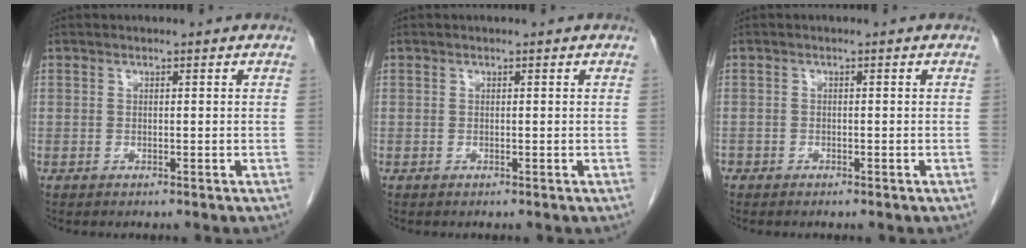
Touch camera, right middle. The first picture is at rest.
{"total": 0.0}
{"total": 0.7, "force": [-0.5, 0.5, 0.1], "torque": [-0.001, 0.003, -0.011]}